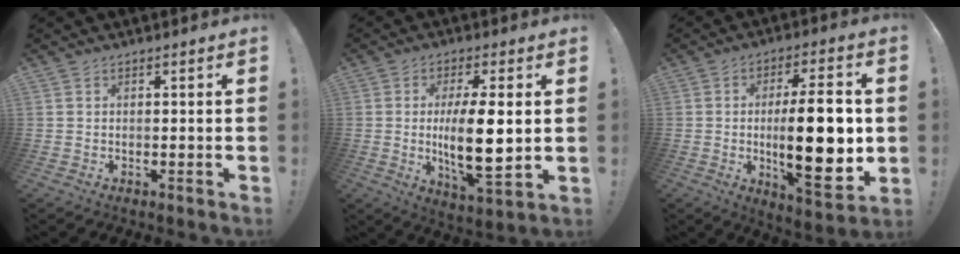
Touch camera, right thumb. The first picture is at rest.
{"total": 13.6, "force": [0.2, 4.2, 13.0], "torque": [-0.226, -0.018, -0.006]}
{"total": 21.8, "force": [-0.6, 7.0, 20.7], "torque": [-0.330, -0.012, -0.010]}